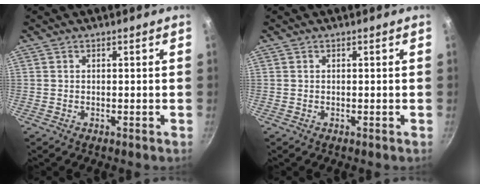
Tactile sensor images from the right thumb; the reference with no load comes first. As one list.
[{"total": 0.0}]